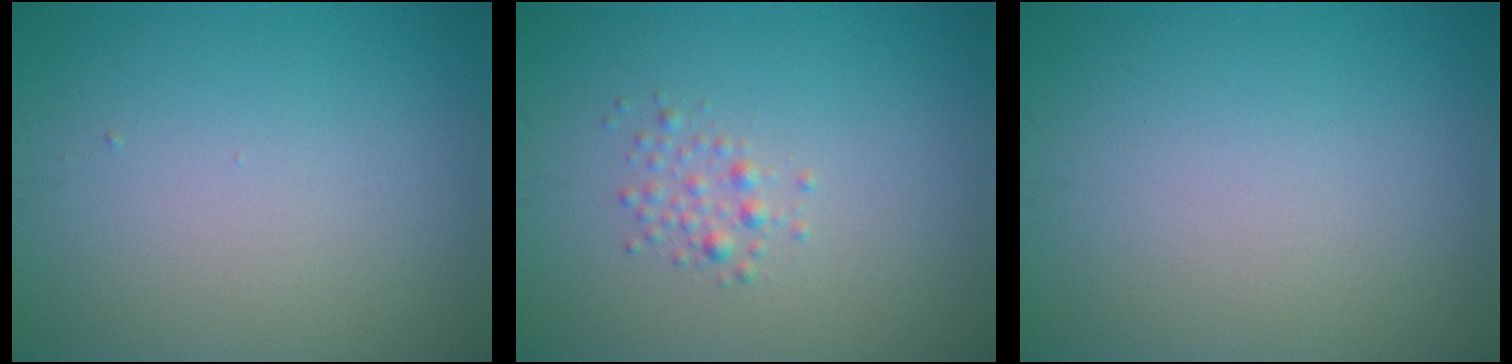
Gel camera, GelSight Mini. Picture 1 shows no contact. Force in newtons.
{"total": 1.3, "press": 1.3, "slide": 0.1}
{"total": 0.0}